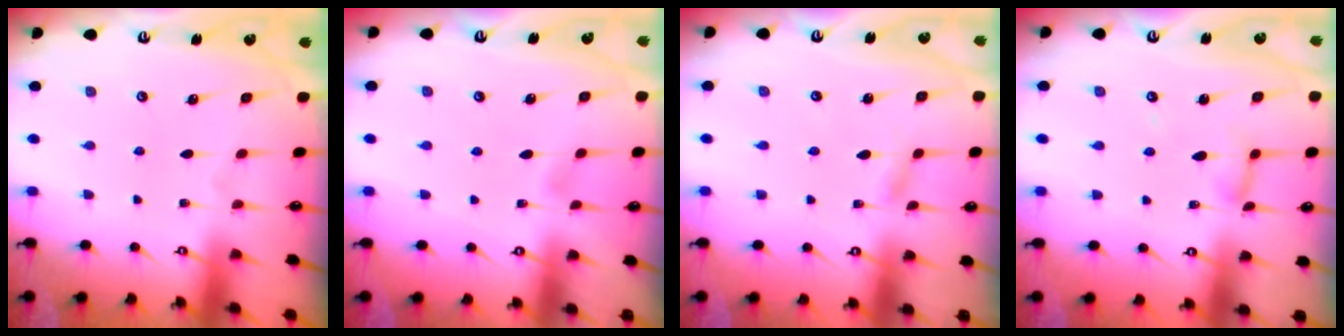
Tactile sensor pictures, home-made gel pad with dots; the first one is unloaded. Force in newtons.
{"total": 3.1, "press": 3.1, "slide": 0.3}
{"total": 1.1, "press": 1.1, "slide": 0.1}
{"total": 6.0, "press": 6.0, "slide": 0.4}